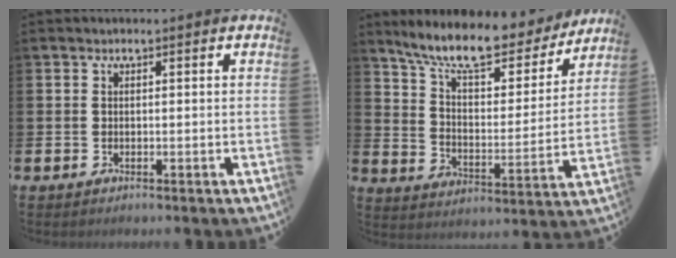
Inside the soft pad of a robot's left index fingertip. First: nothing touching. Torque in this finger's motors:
{"motor_torque": [1.12, -1.02, 0.36, 0.21]}